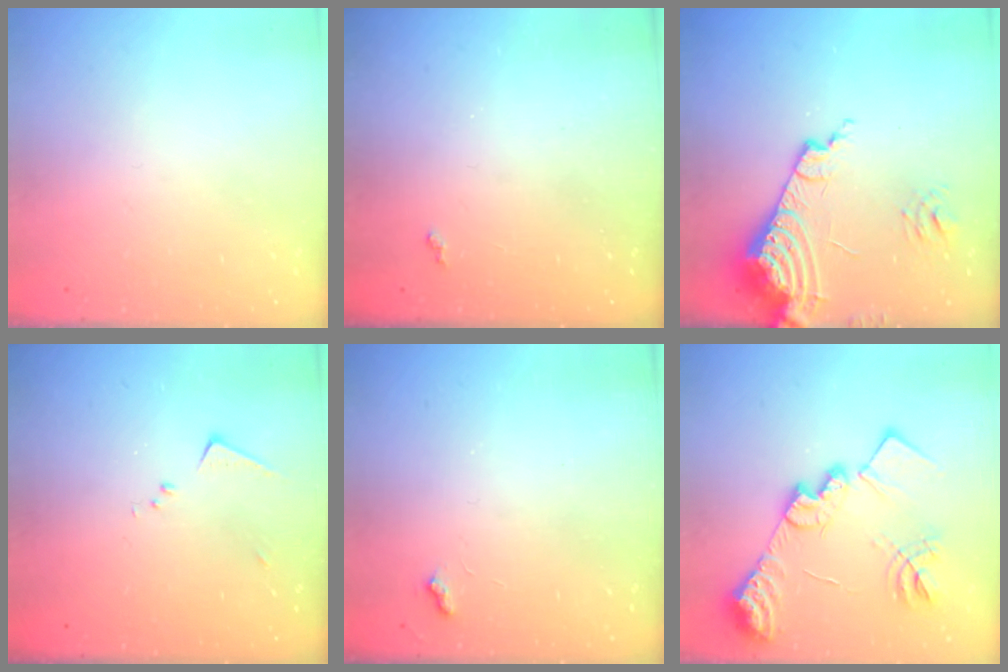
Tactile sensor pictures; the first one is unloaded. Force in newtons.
{"total": 1.9, "press": 1.8, "slide": 0.5}
{"total": 16.3, "press": 16.1, "slide": 2.2}
{"total": 6.6, "press": 6.6, "slide": 0.1}
{"total": 3.4, "press": 3.4, "slide": 0.5}
{"total": 20.6, "press": 20.6, "slide": 1.8}